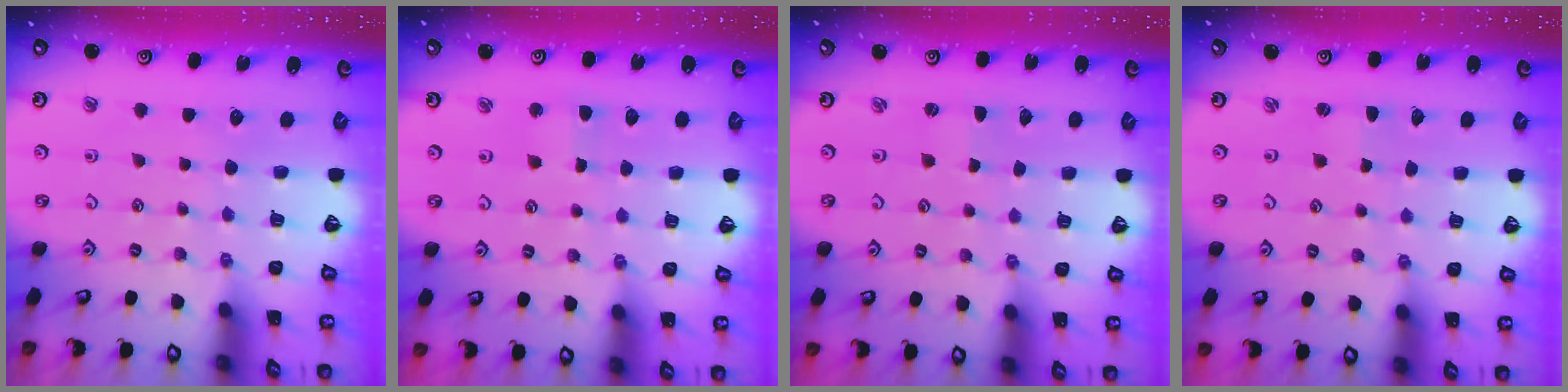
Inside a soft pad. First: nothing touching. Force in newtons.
{"total": 3.0, "press": 3.0, "slide": 0.3}
{"total": 0.0}
{"total": 0.9, "press": 0.9, "slide": 0.2}